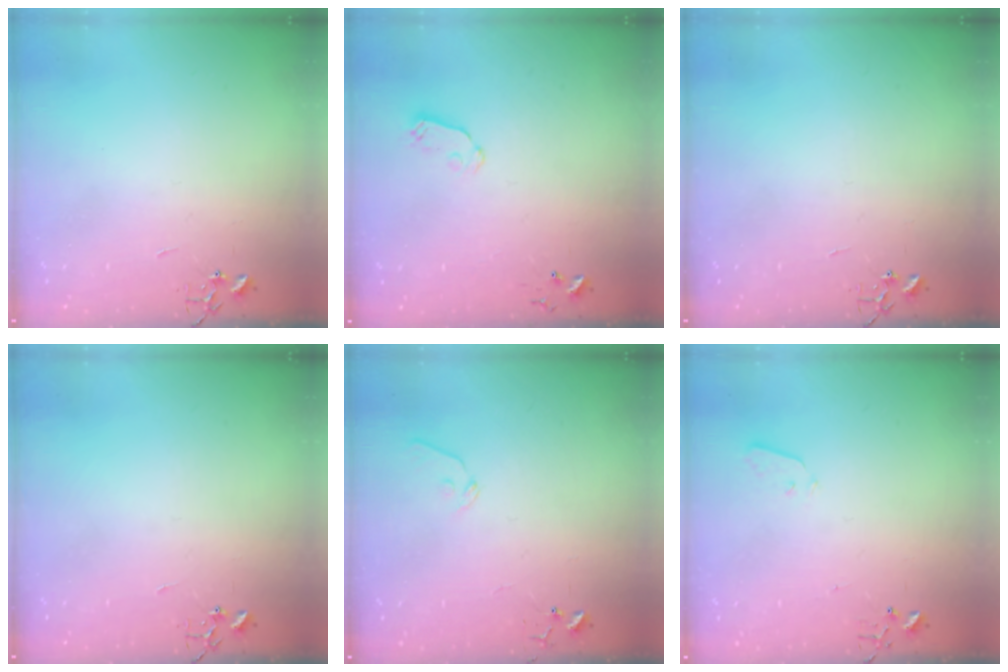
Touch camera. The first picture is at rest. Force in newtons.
{"total": 5.6, "press": 5.6, "slide": 0.3}
{"total": 0.0}
{"total": 0.0}
{"total": 6.9, "press": 6.9, "slide": 0.7}
{"total": 2.9, "press": 2.8, "slide": 0.8}